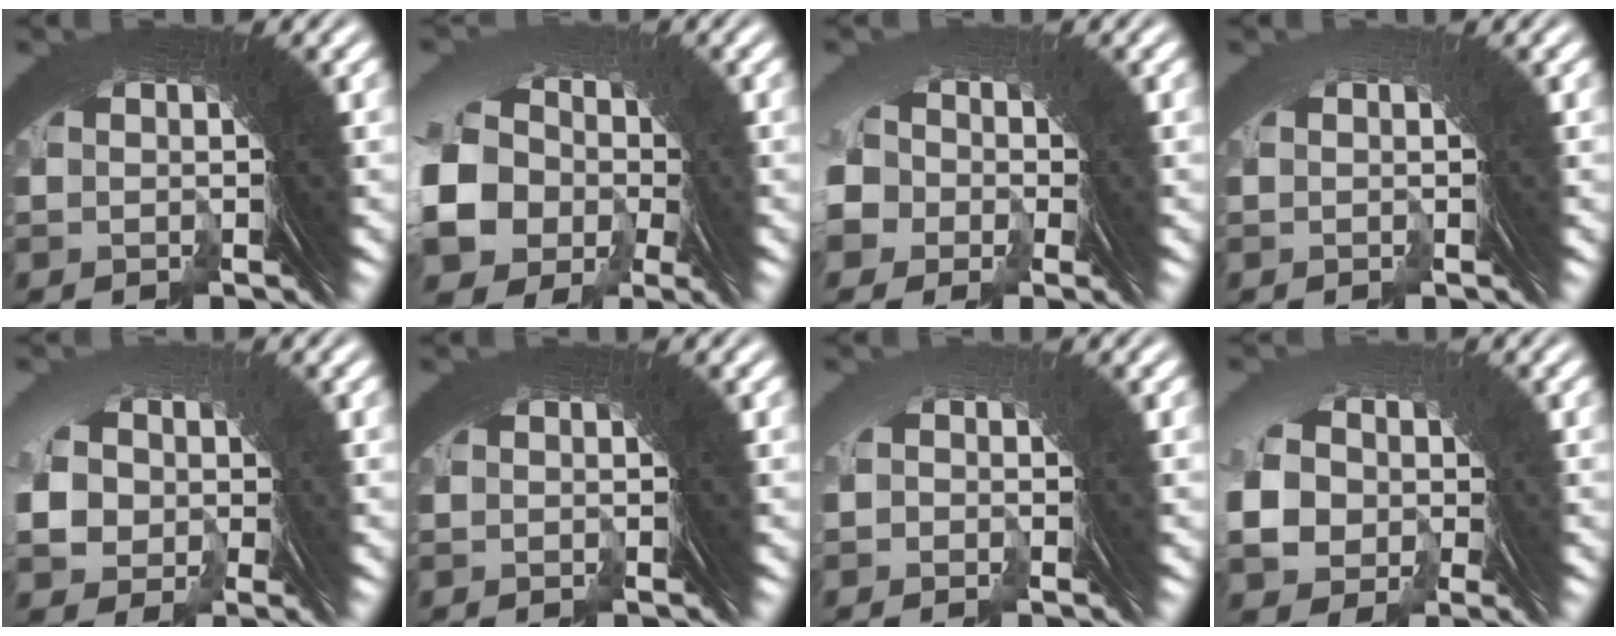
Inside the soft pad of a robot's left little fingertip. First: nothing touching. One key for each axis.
{"total": 9.1, "fx": -2.6, "fy": 7.4, "fz": 4.6, "tx": -0.135, "ty": -0.053, "tz": -0.019}
{"total": 5.6, "fx": -1.1, "fy": 5.2, "fz": 1.7, "tx": -0.071, "ty": -0.010, "tz": -0.024}
{"total": 1.3, "fx": -0.6, "fy": -0.9, "fz": -0.7, "tx": 0.018, "ty": 0.007, "tz": -0.010}
{"total": 4.9, "fx": -0.6, "fy": 4.4, "fz": 2.0, "tx": -0.073, "ty": -0.018, "tz": -0.003}
{"total": 0.0}
{"total": 1.3, "fx": -1.0, "fy": -0.3, "fz": -0.8, "tx": 0.015, "ty": 0.009, "tz": -0.019}
{"total": 6.8, "fx": -1.0, "fy": 6.0, "fz": 3.0, "tx": -0.098, "ty": -0.031, "tz": -0.007}